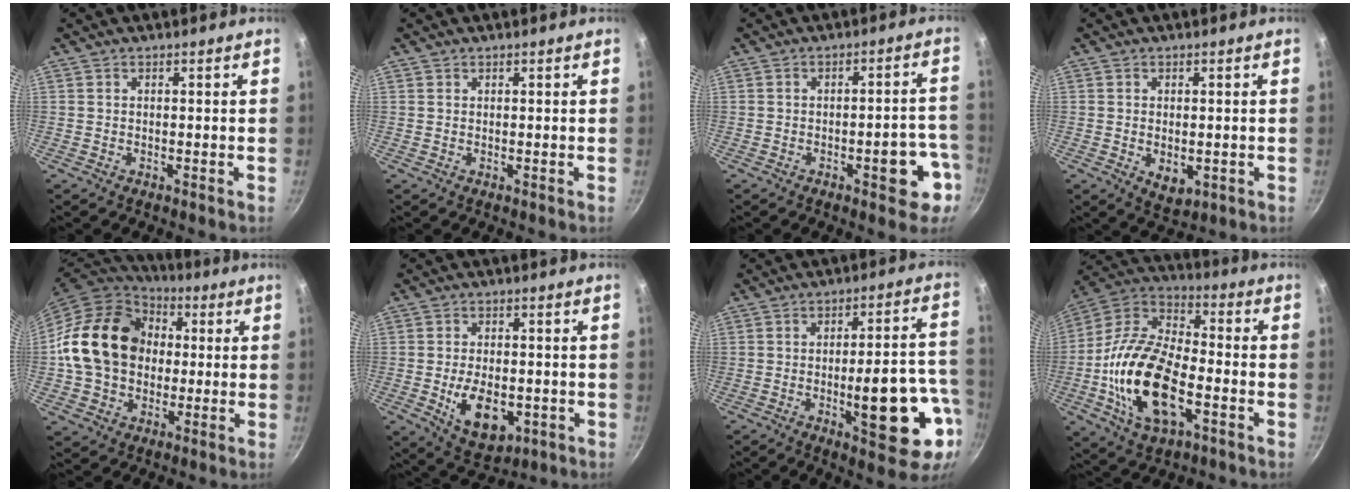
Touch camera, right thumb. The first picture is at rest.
{"total": 0.0}
{"total": 8.6, "force": [-3.7, 3.5, 6.9], "torque": [-0.058, 0.034, -0.041]}
{"total": 4.6, "force": [-0.8, 2.9, 3.5], "torque": [-0.050, -0.011, -0.004]}
{"total": 19.0, "force": [1.7, 15.2, 11.4], "torque": [-0.175, 0.031, 0.026]}
{"total": 10.9, "force": [-2.5, 6.5, 8.4], "torque": [-0.117, -0.004, -0.026]}
{"total": 17.8, "force": [-5.1, 5.9, 16.0], "torque": [-0.189, 0.028, -0.063]}
{"total": 21.7, "force": [-5.6, 11.4, 17.6], "torque": [-0.327, 0.028, -0.117]}